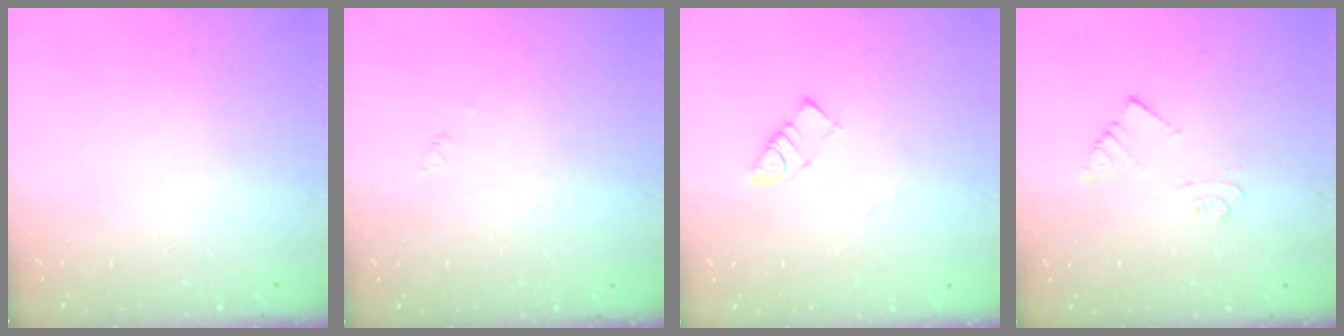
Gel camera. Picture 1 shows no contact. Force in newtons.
{"total": 1.7, "press": 1.6, "slide": 0.4}
{"total": 3.9, "press": 3.9, "slide": 0.5}
{"total": 2.5, "press": 2.5, "slide": 0.2}